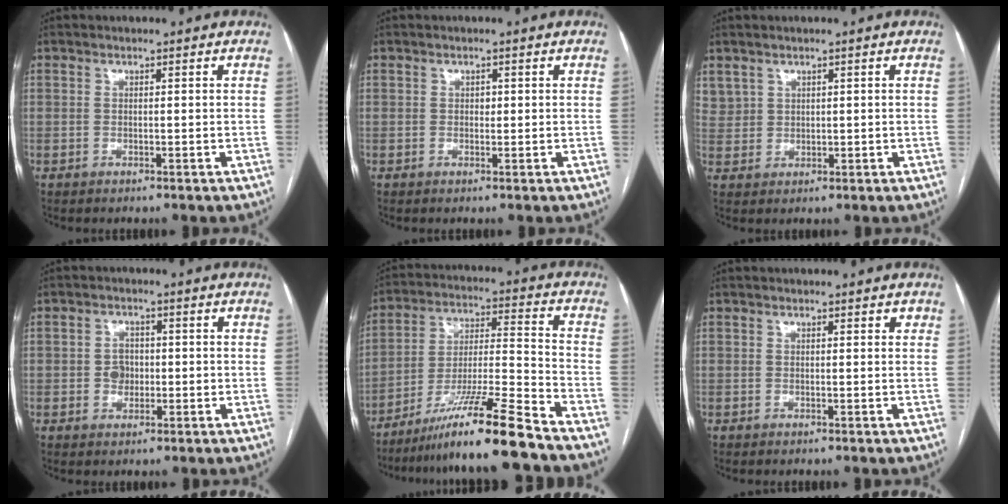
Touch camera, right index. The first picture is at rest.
{"total": 0.8, "force": [0.1, 0.6, 0.5], "torque": [-0.007, 0.001, 0.001]}
{"total": 3.2, "force": [2.0, 2.4, 0.5], "torque": [-0.006, 0.007, 0.048]}
{"total": 3.2, "force": [-0.3, 2.7, 1.8], "torque": [-0.025, 0.008, -0.004]}
{"total": 15.4, "force": [-12.2, -1.9, 9.2], "torque": [-0.159, -0.010, -0.214]}
{"total": 0.6, "force": [0.3, 0.4, 0.2], "torque": [-0.001, 0.002, -0.001]}